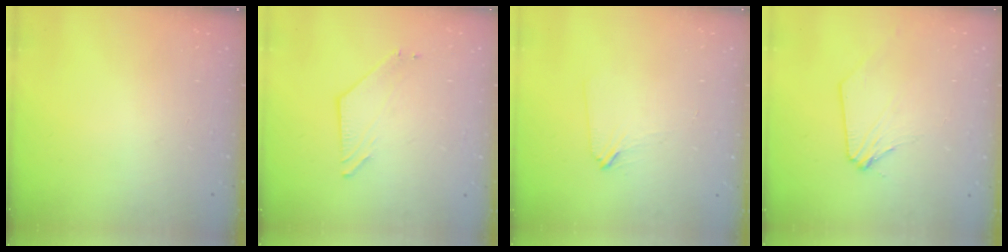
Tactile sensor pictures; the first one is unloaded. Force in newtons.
{"total": 3.4, "press": 3.4, "slide": 0.1}
{"total": 1.8, "press": 1.7, "slide": 0.4}
{"total": 1.5, "press": 1.4, "slide": 0.3}